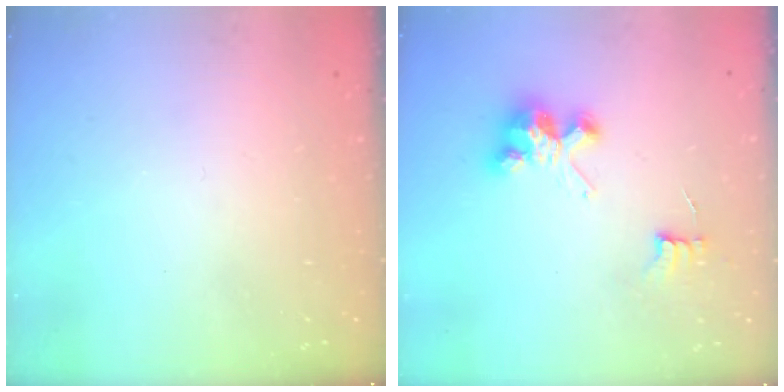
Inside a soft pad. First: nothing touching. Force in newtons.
{"total": 7.9, "press": 7.9, "slide": 0.1}